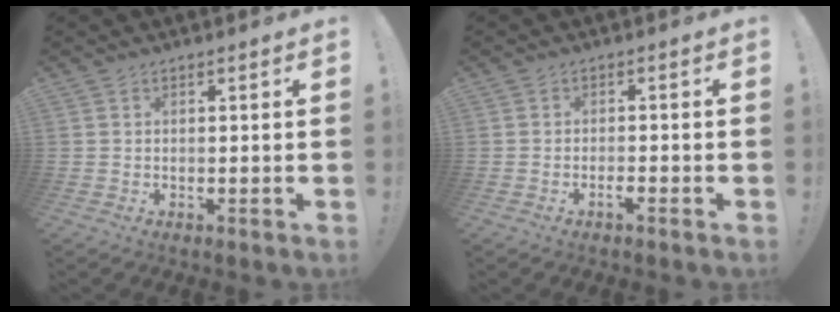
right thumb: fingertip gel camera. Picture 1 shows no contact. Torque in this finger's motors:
{"motor_torque": [0.72, -0.06, 0.24, -0.41, -0.01]}